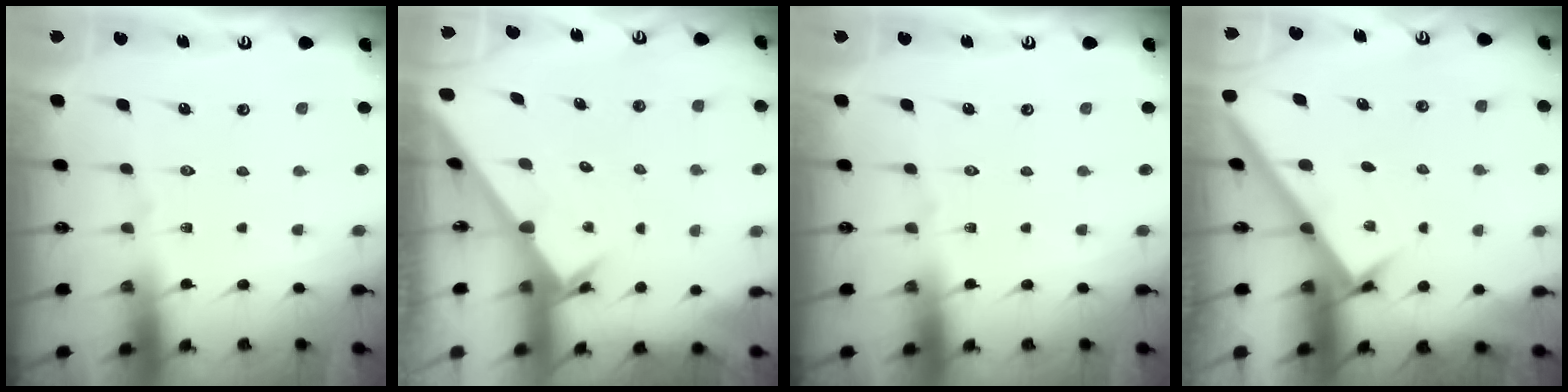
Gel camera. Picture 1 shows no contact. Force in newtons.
{"total": 2.5, "press": 2.5, "slide": 0.2}
{"total": 0.0}
{"total": 2.7, "press": 2.7, "slide": 0.3}